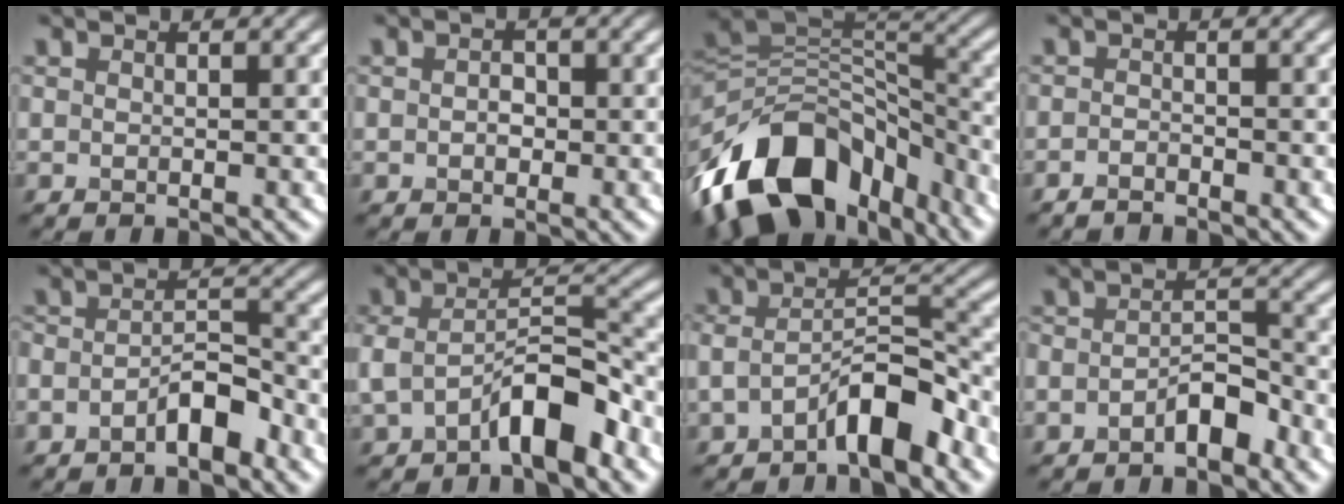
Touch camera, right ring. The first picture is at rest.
{"total": 1.3, "force": [-0.1, 1.0, 0.9], "torque": [-0.012, -0.002, -0.006]}
{"total": 14.4, "force": [-8.1, 9.0, 7.8], "torque": [-0.153, 0.011, -0.140]}
{"total": 1.4, "force": [-1.3, 0.3, 0.5], "torque": [-0.007, 0.000, -0.027]}
{"total": 3.6, "force": [-2.4, 1.3, 2.4], "torque": [-0.037, 0.015, -0.046]}
{"total": 6.2, "force": [-3.2, 2.5, 4.7], "torque": [-0.084, 0.014, -0.057]}
{"total": 5.6, "force": [-3.5, 1.9, 4.0], "torque": [-0.070, 0.014, -0.065]}
{"total": 3.2, "force": [-2.1, 1.3, 2.1], "torque": [-0.031, 0.014, -0.041]}